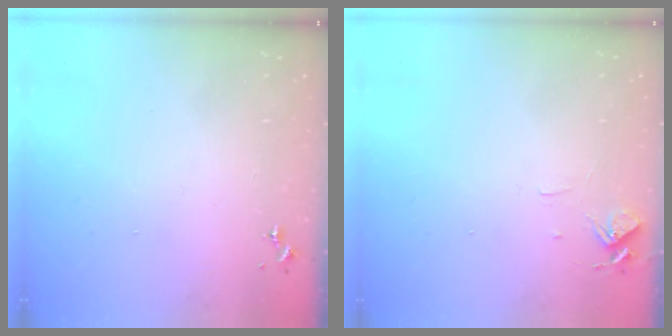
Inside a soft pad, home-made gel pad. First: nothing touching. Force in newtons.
{"total": 6.2, "press": 6.2, "slide": 0.5}